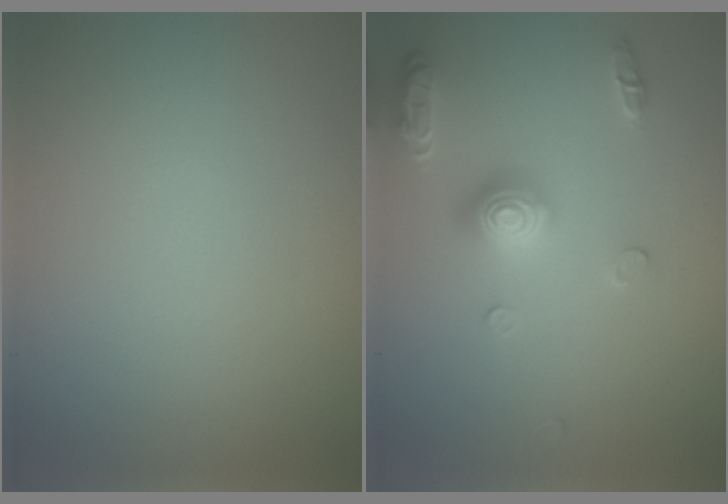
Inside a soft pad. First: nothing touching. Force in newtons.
{"total": 2.9, "press": 2.9, "slide": 0.2}